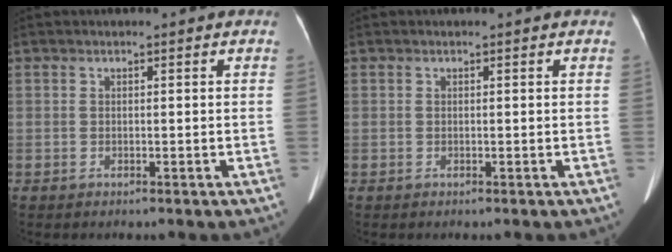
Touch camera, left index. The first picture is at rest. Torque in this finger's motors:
{"motor_torque": [-0.14, -0.16, 0.03, 0.02]}